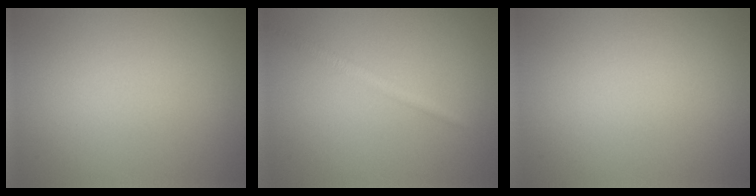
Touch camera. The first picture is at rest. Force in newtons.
{"total": 1.3, "press": 1.3, "slide": 0.0}
{"total": 0.0}